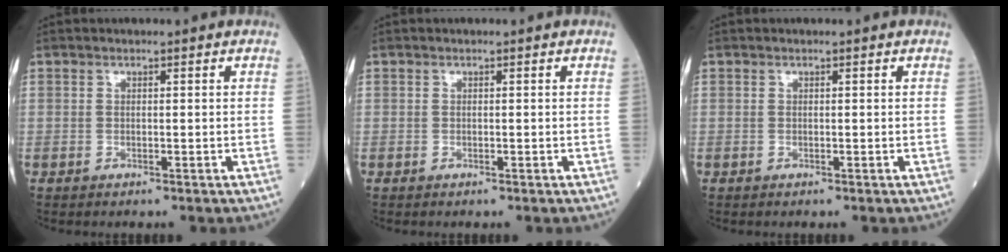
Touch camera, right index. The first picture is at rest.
{"total": 0.0}
{"total": 0.0}